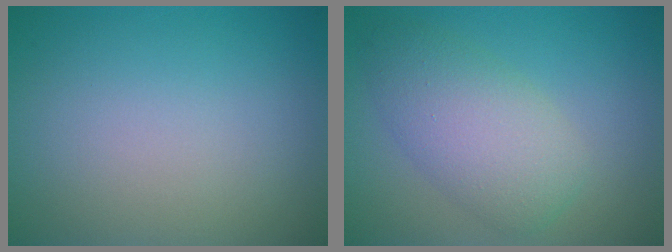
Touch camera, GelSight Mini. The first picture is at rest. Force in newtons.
{"total": 5.1, "press": 5.1, "slide": 0.1}